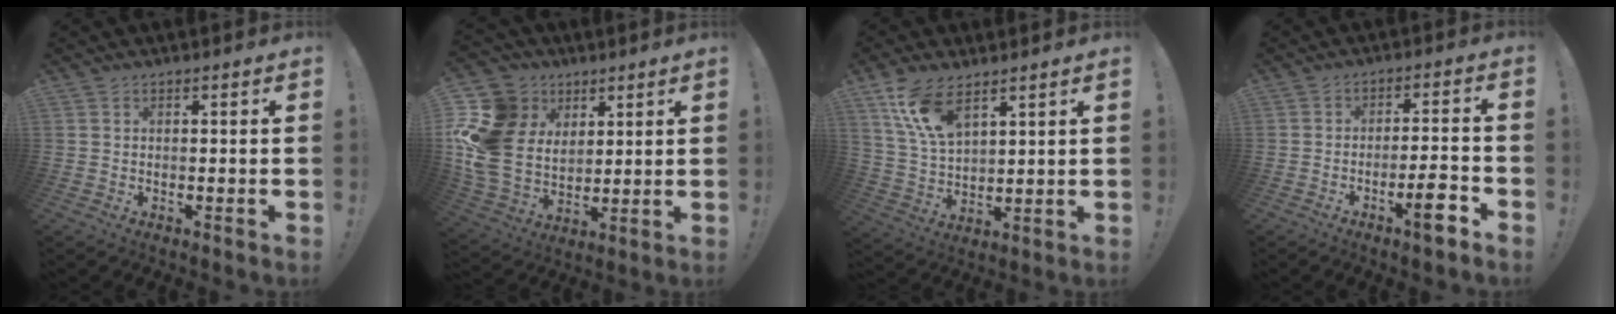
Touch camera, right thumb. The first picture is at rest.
{"total": 19.5, "force": [5.1, 15.7, 10.4], "torque": [-0.207, -0.026, 0.109]}
{"total": 12.3, "force": [7.8, 5.5, 7.8], "torque": [-0.150, -0.034, 0.146]}
{"total": 7.7, "force": [-4.7, 1.5, 5.9], "torque": [-0.076, 0.021, -0.081]}